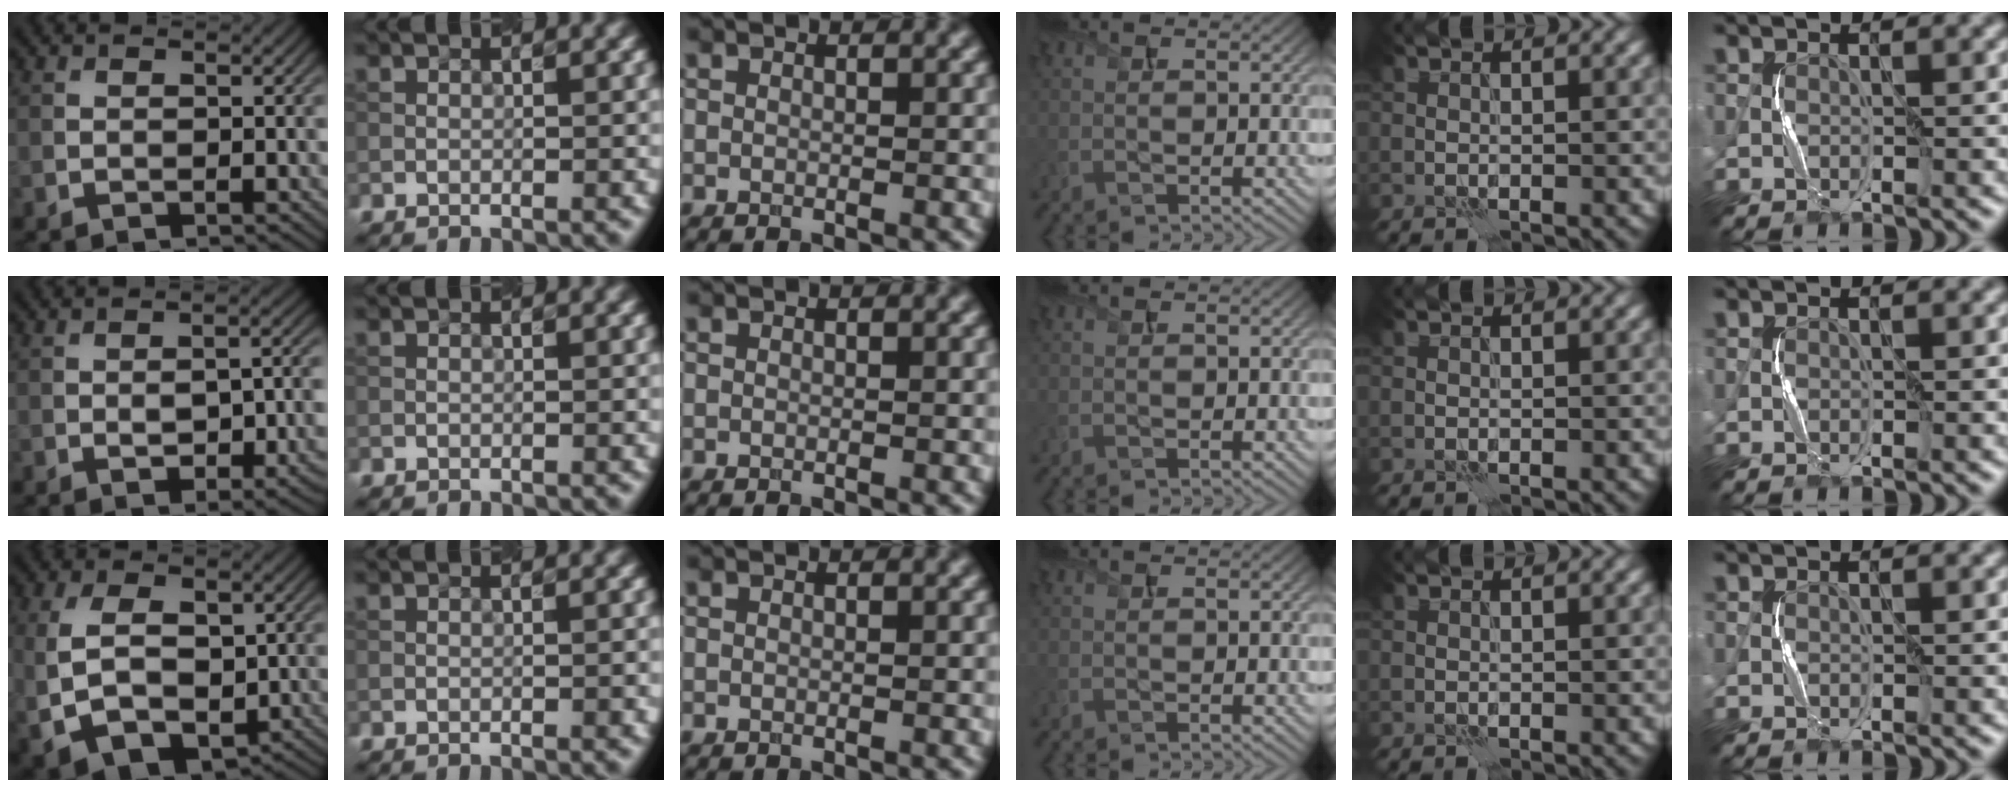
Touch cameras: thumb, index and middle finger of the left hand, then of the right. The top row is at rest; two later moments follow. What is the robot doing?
{"motion": "squeeze", "object": "air blower"}